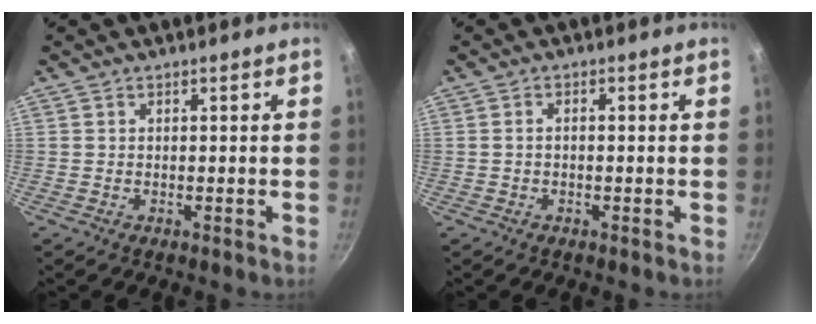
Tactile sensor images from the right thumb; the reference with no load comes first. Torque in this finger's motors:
{"motor_torque": [-0.09, -0.82, -0.22, 0.07, -0.03]}